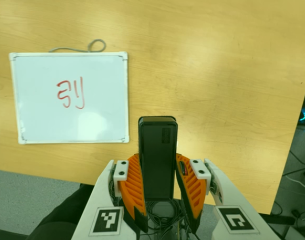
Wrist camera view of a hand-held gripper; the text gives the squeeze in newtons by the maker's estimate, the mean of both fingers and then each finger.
{"total": 5.1, "left": 3.9, "right": 6.3}